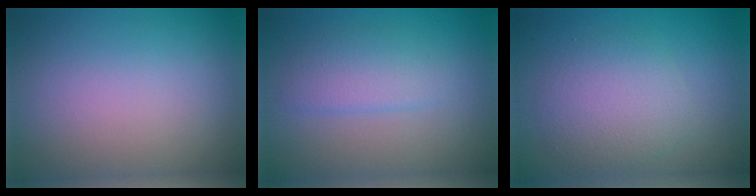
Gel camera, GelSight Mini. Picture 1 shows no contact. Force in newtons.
{"total": 2.4, "press": 2.4, "slide": 0.0}
{"total": 3.6, "press": 3.6, "slide": 0.0}